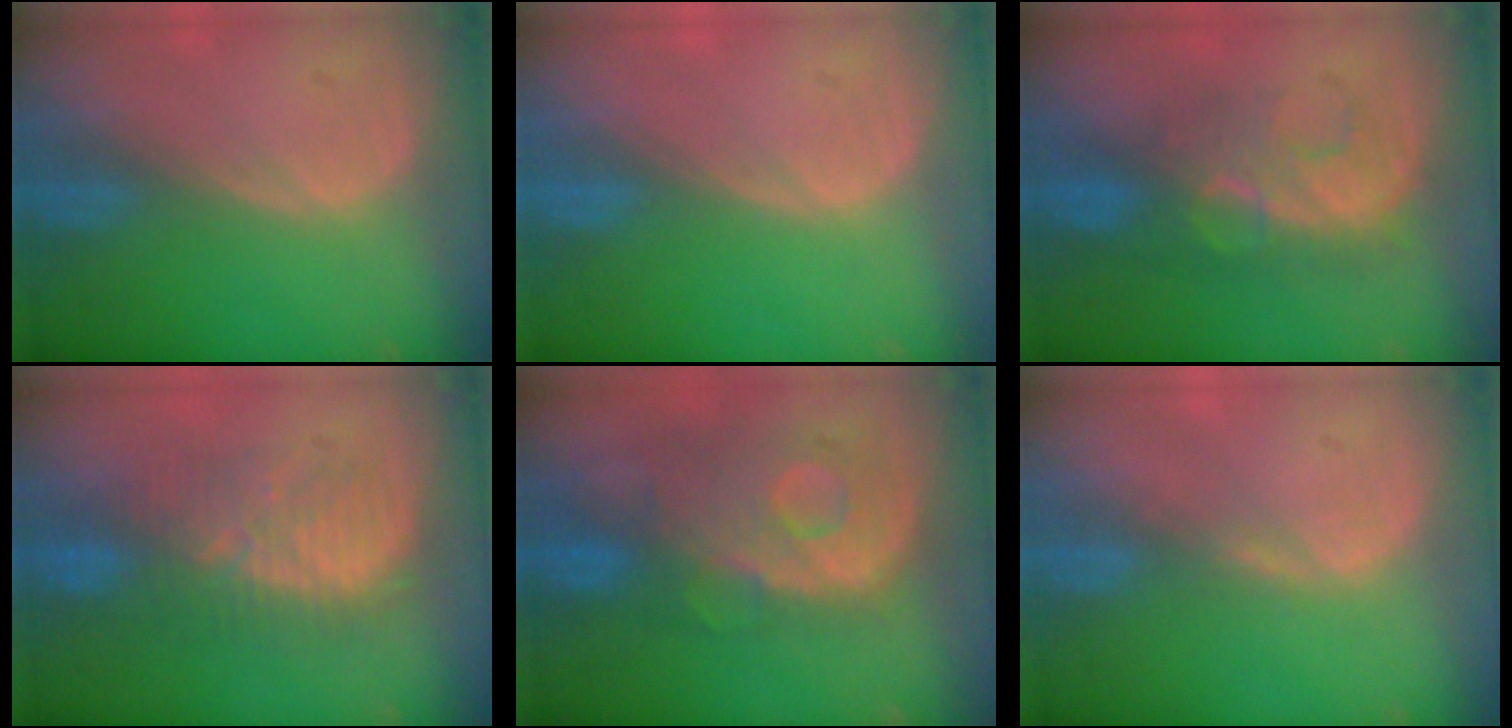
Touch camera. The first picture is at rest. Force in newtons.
{"total": 0.0}
{"total": 8.0, "press": 7.7, "slide": 2.0}
{"total": 8.6, "press": 8.6, "slide": 1.0}
{"total": 11.3, "press": 9.7, "slide": 5.7}
{"total": 1.1, "press": 1.1, "slide": 0.2}